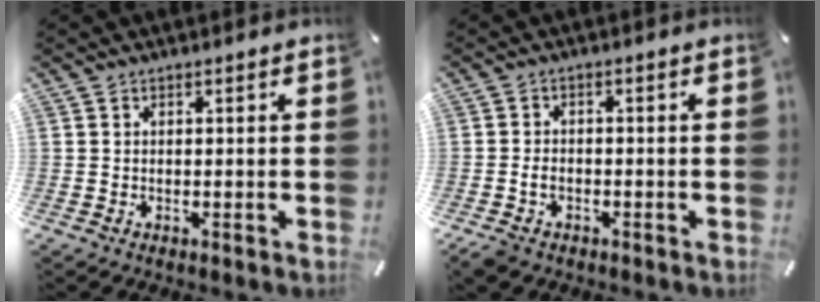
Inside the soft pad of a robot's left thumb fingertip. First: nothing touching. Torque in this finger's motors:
{"motor_torque": [0.41, 0.75, 0.31, 0.28, 0.20]}